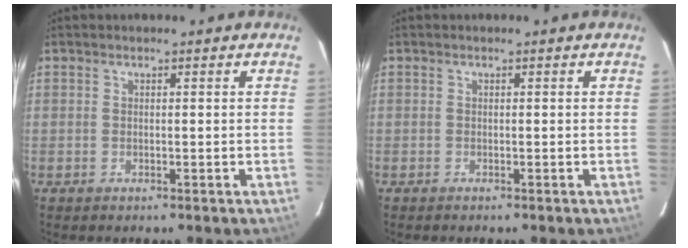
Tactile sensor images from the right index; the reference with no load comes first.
{"total": 0.6, "force": [-0.5, 0.0, 0.3], "torque": [-0.004, -0.002, -0.008]}